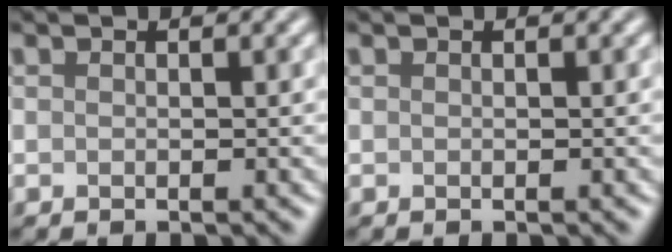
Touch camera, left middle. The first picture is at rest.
{"total": 0.0}